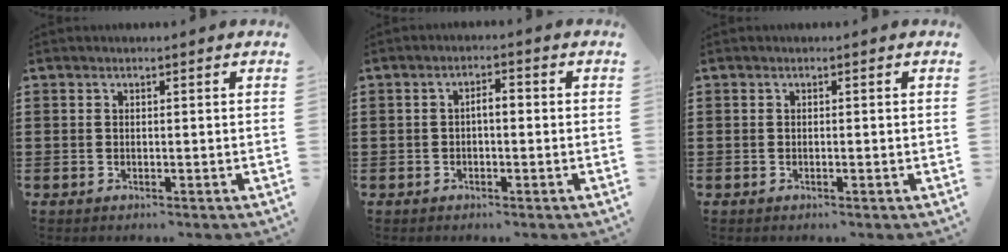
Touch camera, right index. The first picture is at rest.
{"total": 2.1, "force": [-0.4, 0.7, 1.9], "torque": [-0.036, 0.004, -0.010]}
{"total": 0.0}